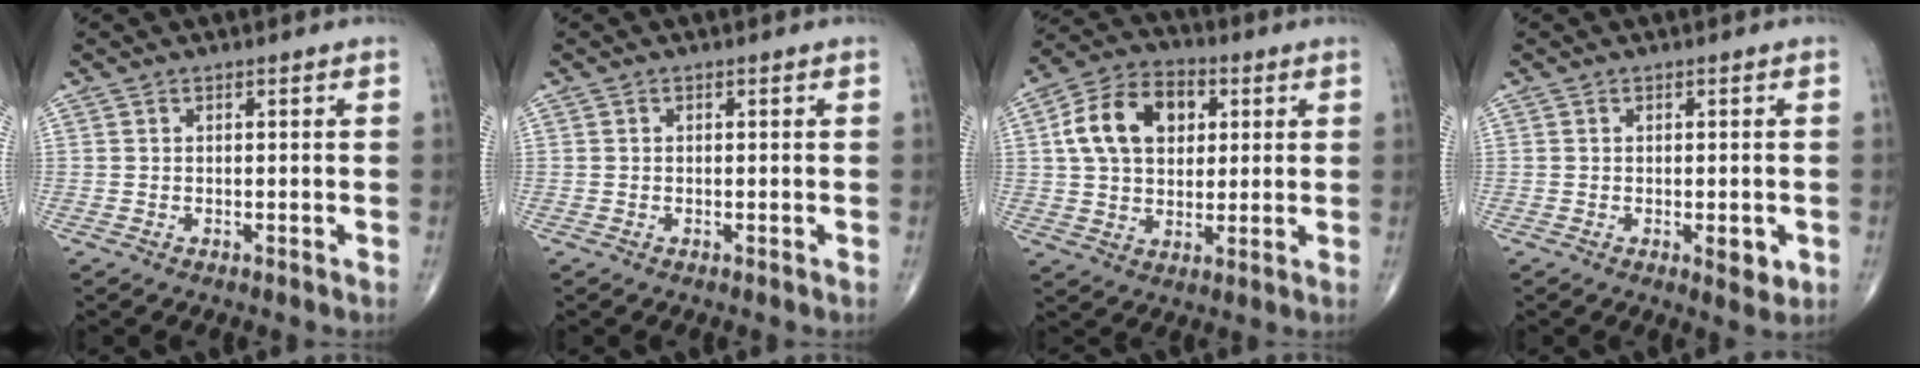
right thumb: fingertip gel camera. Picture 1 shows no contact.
{"total": 0.0}
{"total": 14.2, "force": [3.3, 9.9, 9.6], "torque": [-0.145, 0.010, 0.050]}
{"total": 3.6, "force": [-0.9, 1.5, 3.1], "torque": [-0.033, -0.006, -0.008]}